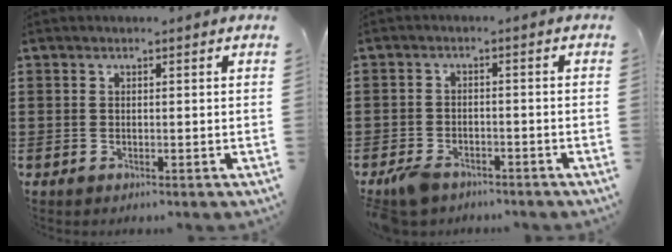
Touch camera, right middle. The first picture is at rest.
{"total": 3.2, "force": [-2.7, 1.2, 1.2], "torque": [-0.036, -0.002, -0.058]}